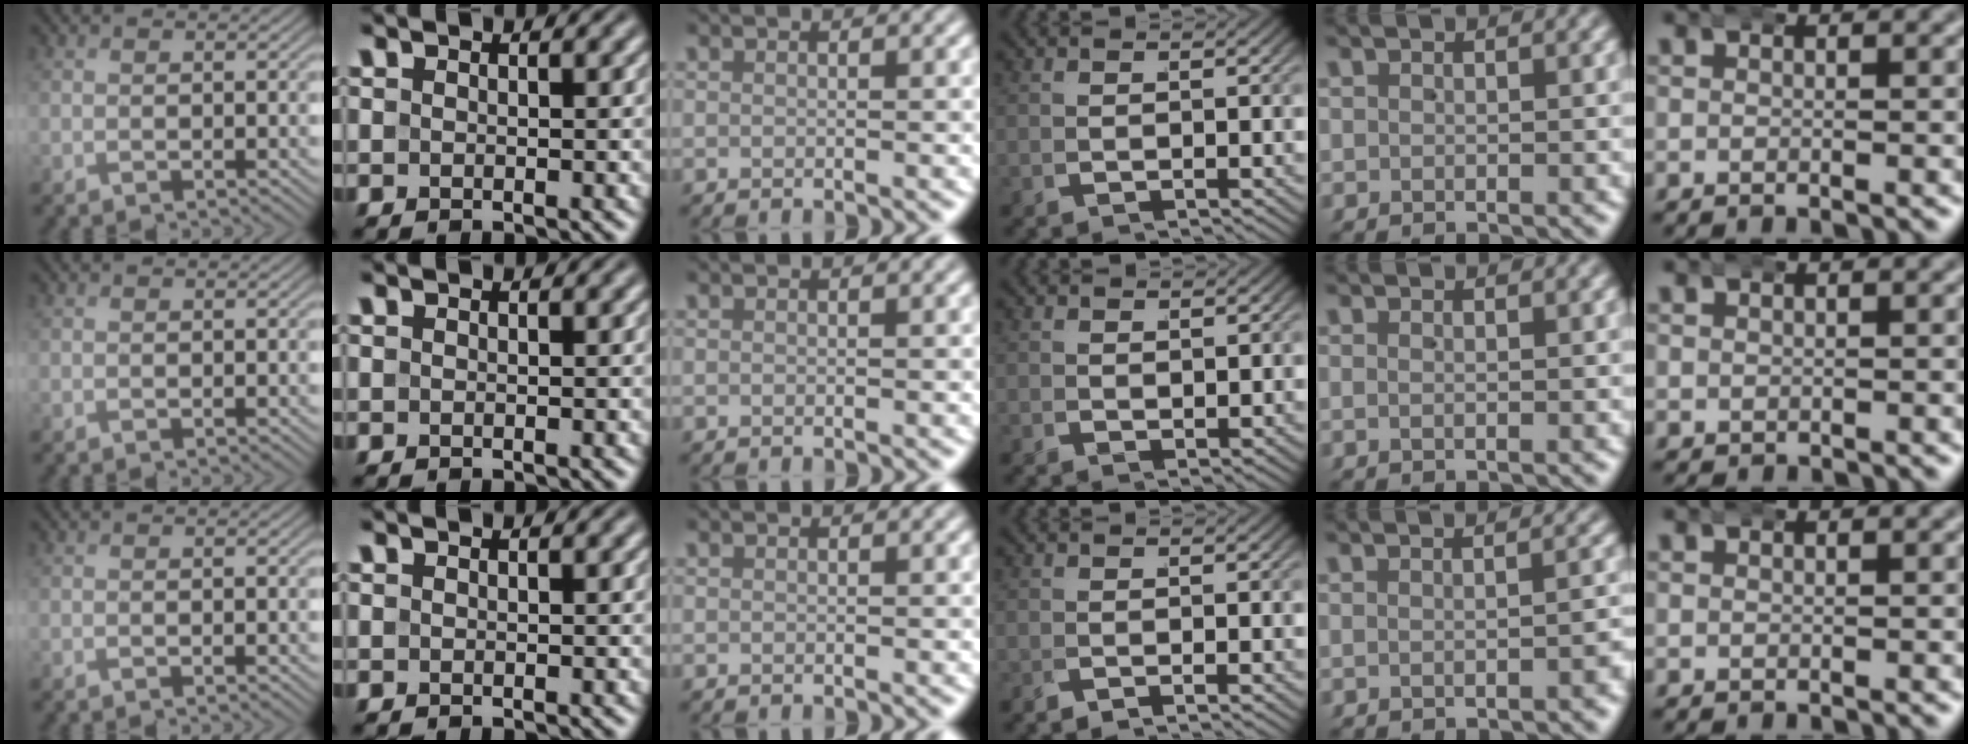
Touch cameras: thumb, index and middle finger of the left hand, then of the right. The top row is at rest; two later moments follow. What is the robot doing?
{"motion": "wrap", "object": "arm wrap"}